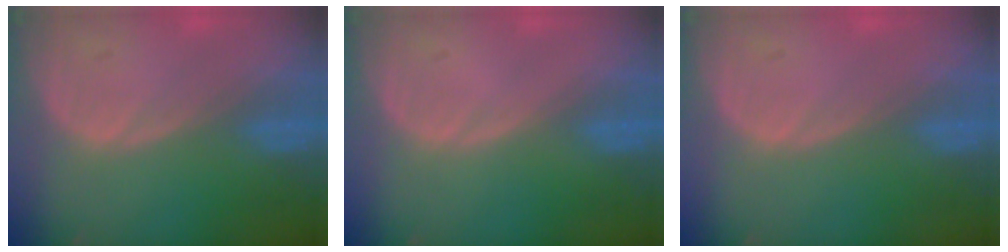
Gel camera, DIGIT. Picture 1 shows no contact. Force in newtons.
{"total": 0.0}
{"total": 0.6, "press": 0.1, "slide": 0.6}